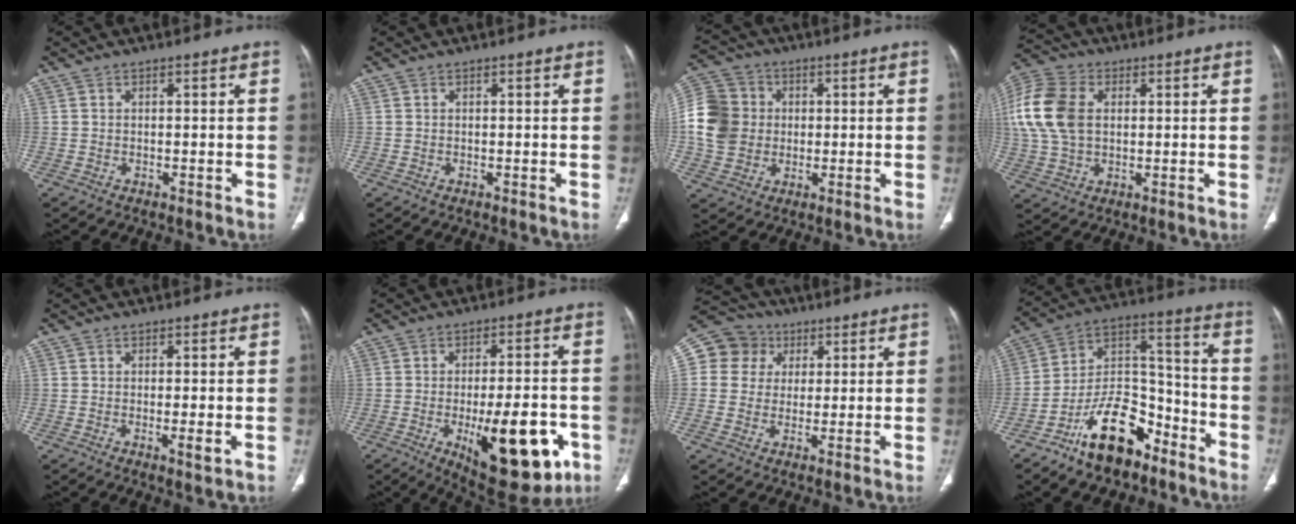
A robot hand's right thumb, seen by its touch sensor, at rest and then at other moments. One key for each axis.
{"total": 0.0}
{"total": 12.5, "fx": 0.2, "fy": 11.0, "fz": 5.9, "tx": -0.113, "ty": 0.018, "tz": 0.000}
{"total": 14.9, "fx": 2.6, "fy": 10.1, "fz": 10.6, "tx": -0.240, "ty": 0.012, "tz": 0.048}
{"total": 2.5, "fx": -0.6, "fy": 0.3, "fz": 2.4, "tx": -0.044, "ty": -0.009, "tz": -0.011}
{"total": 19.8, "fx": -6.7, "fy": 8.0, "fz": 16.8, "tx": -0.190, "ty": 0.015, "tz": -0.075}
{"total": 9.9, "fx": 2.7, "fy": 9.3, "fz": 2.2, "tx": -0.024, "ty": 0.014, "tz": 0.039}
{"total": 16.0, "fx": -10.4, "fy": 8.2, "fz": 9.0, "tx": -0.117, "ty": 0.094, "tz": -0.187}